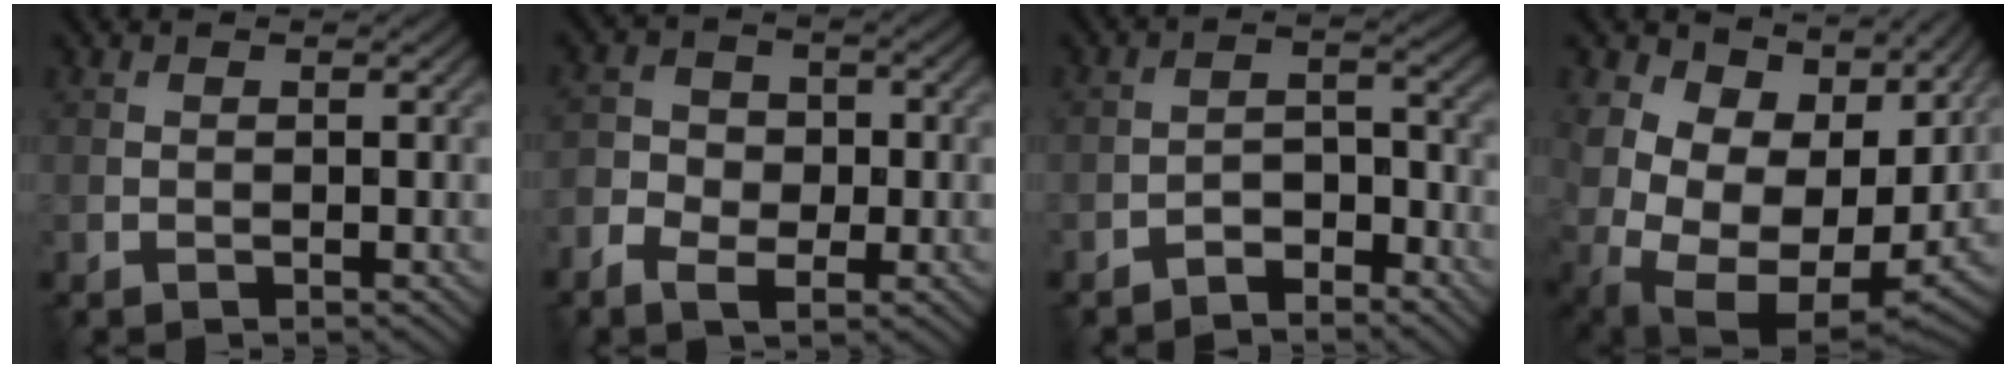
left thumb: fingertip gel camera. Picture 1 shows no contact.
{"total": 5.5, "force": [-2.4, 3.8, 3.1], "torque": [-0.052, -0.007, -0.048]}
{"total": 3.7, "force": [-3.0, 1.4, 1.7], "torque": [-0.024, 0.012, -0.059]}
{"total": 15.2, "force": [5.3, 11.0, 9.2], "torque": [-0.209, 0.006, 0.109]}